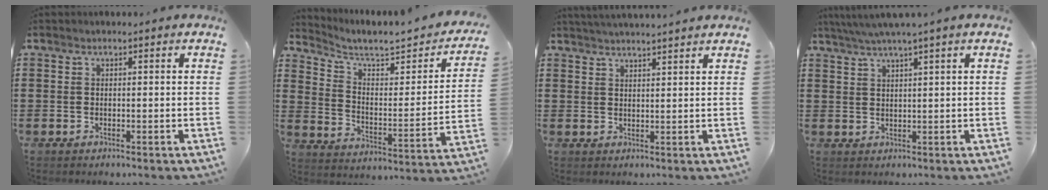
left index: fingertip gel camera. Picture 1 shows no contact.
{"total": 4.8, "force": [4.0, 1.0, 2.4], "torque": [-0.070, -0.031, 0.060]}
{"total": 2.5, "force": [2.4, -0.5, 0.2], "torque": [-0.009, -0.008, 0.046]}
{"total": 2.8, "force": [2.0, -0.7, 1.8], "torque": [-0.036, -0.002, 0.036]}